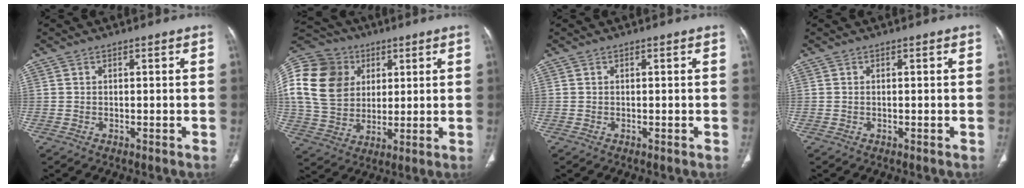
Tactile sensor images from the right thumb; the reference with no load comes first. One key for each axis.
{"total": 23.2, "fx": 6.2, "fy": 18.3, "fz": 12.7, "tx": -0.272, "ty": 0.029, "tz": 0.123}
{"total": 0.0}
{"total": 0.0}